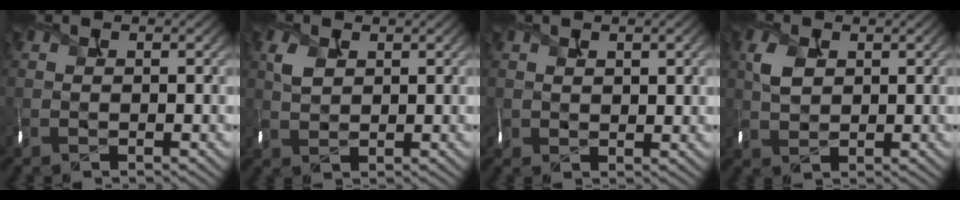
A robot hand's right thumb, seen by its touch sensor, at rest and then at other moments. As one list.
[{"total": 1.7, "force": [0.8, 1.3, 0.7], "torque": [-0.027, -0.006, 0.022]}, {"total": 2.6, "force": [1.4, 1.5, 1.6], "torque": [-0.043, 0.002, 0.033]}, {"total": 2.3, "force": [0.8, 1.8, 1.2], "torque": [-0.039, -0.005, 0.020]}]